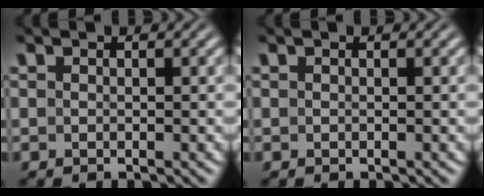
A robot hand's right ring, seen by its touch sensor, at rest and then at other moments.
{"total": 0.0}